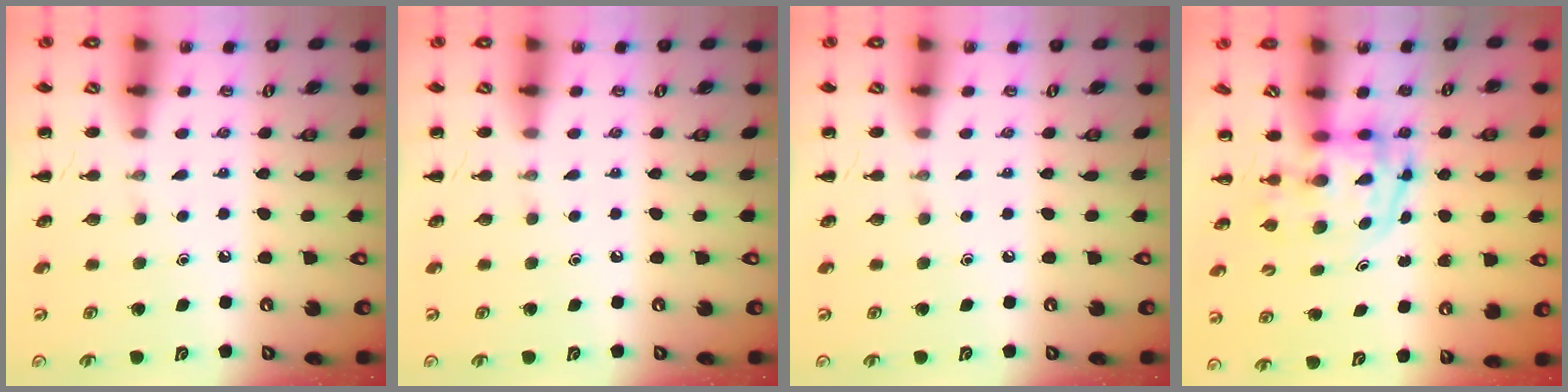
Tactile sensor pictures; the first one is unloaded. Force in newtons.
{"total": 0.0}
{"total": 0.0}
{"total": 3.8, "press": 3.8, "slide": 0.6}